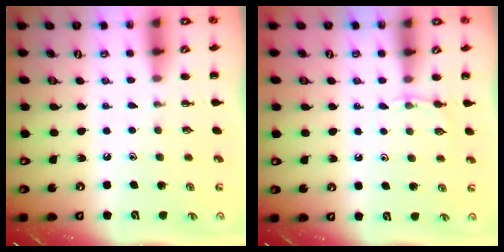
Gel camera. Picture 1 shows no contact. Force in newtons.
{"total": 3.6, "press": 3.5, "slide": 1.0}